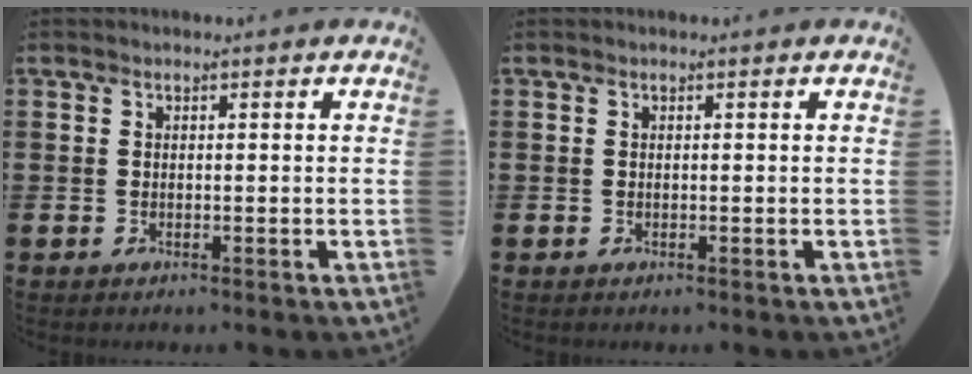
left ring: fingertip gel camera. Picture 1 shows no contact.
{"total": 0.0}